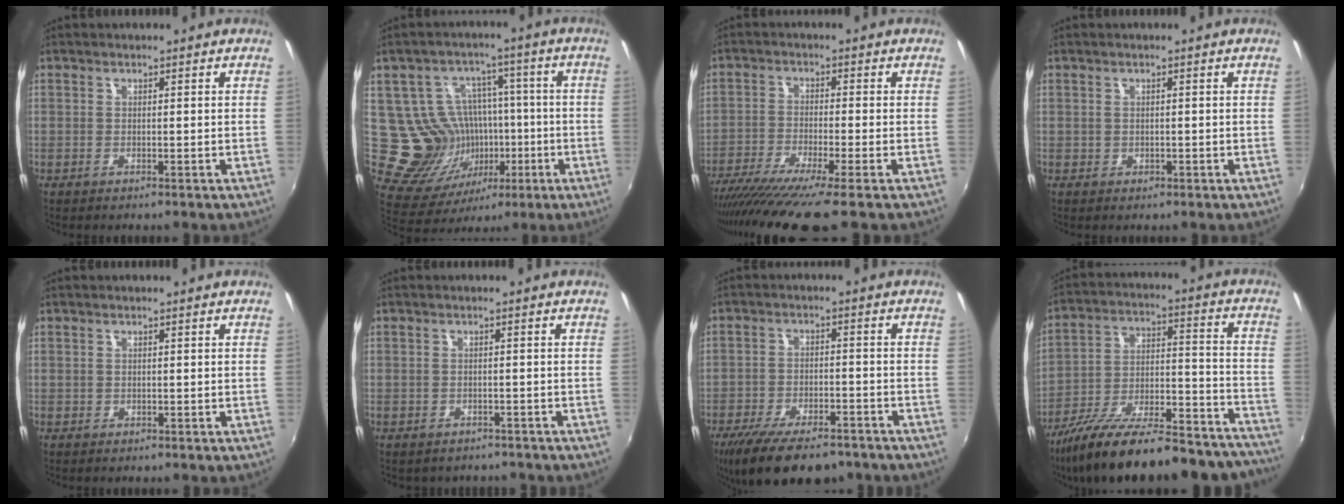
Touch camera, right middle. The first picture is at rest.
{"total": 13.6, "force": [-1.1, 12.6, 5.1], "torque": [-0.105, 0.010, 0.012]}
{"total": 11.3, "force": [-8.9, -1.5, 6.8], "torque": [-0.139, -0.053, -0.154]}
{"total": 0.0}
{"total": 0.6, "force": [0.3, -0.5, -0.2], "torque": [0.008, -0.003, 0.004]}
{"total": 2.5, "force": [-2.2, 1.0, 0.6], "torque": [-0.017, -0.015, -0.026]}
{"total": 16.4, "force": [-12.4, 5.6, 9.2], "torque": [-0.190, -0.043, -0.191]}
{"total": 30.4, "force": [-25.6, 7.3, 14.7], "torque": [-0.223, -0.013, -0.360]}